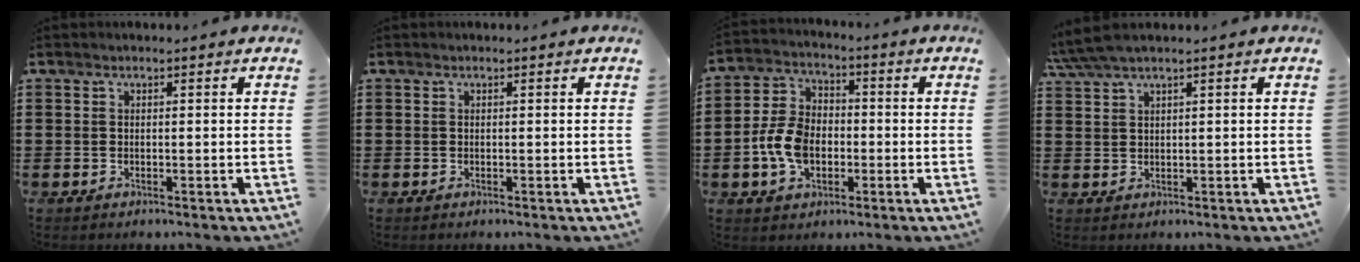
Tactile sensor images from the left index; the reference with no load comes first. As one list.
[{"total": 0.0}, {"total": 8.2, "force": [-2.1, 5.6, 5.5], "torque": [-0.140, 0.007, -0.047]}, {"total": 2.8, "force": [2.0, 0.1, 2.0], "torque": [-0.043, 0.005, 0.037]}]